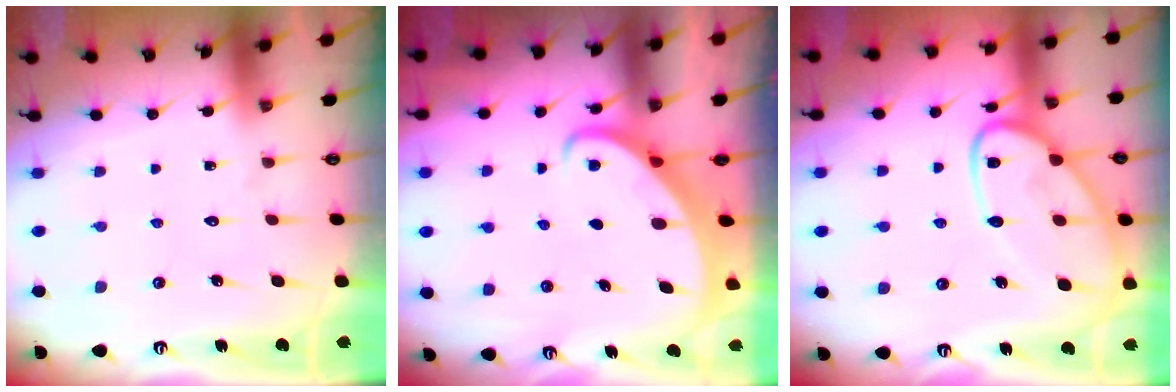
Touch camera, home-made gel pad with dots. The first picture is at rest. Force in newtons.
{"total": 2.6, "press": 2.6, "slide": 0.3}
{"total": 15.7, "press": 15.7, "slide": 1.3}